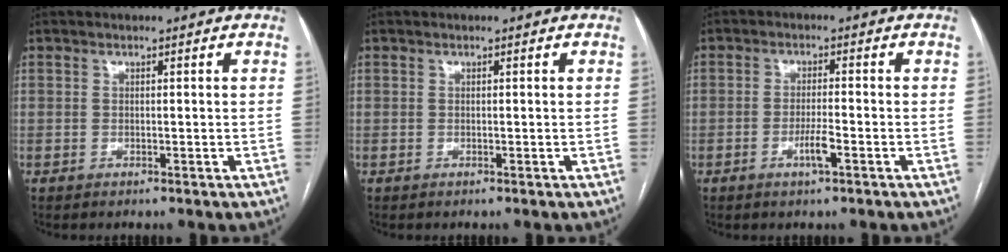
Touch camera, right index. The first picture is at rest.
{"total": 0.0}
{"total": 3.2, "force": [-1.5, 0.2, 2.8], "torque": [-0.054, -0.002, -0.028]}